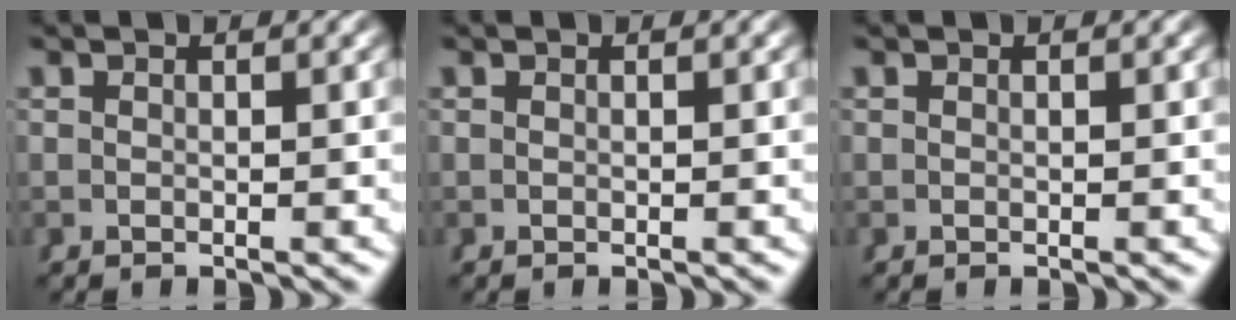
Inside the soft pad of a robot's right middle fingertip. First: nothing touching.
{"total": 0.0}
{"total": 0.0}